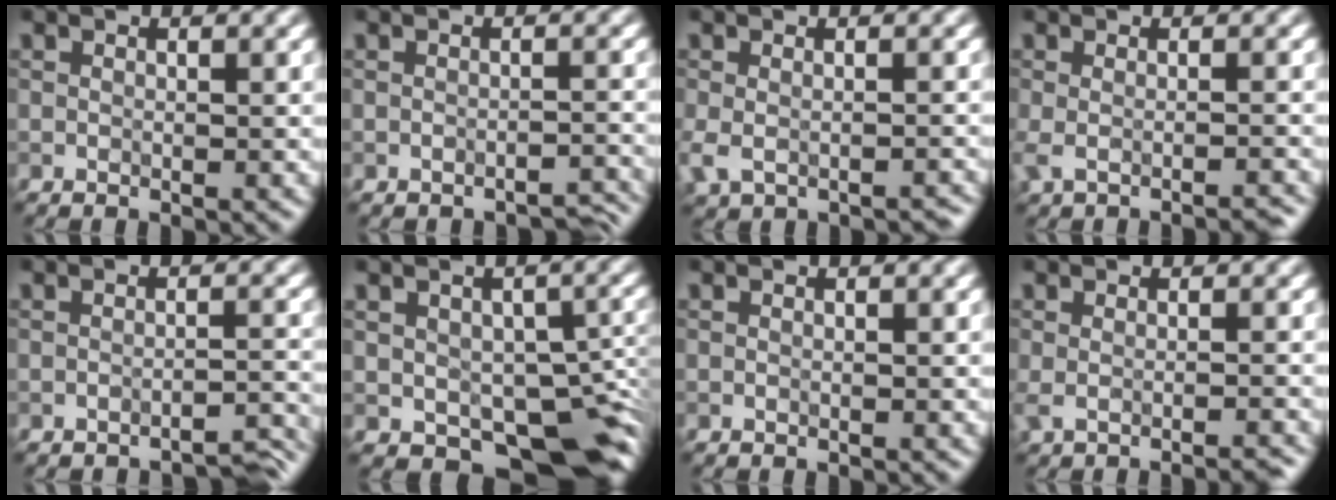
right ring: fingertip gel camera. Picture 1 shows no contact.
{"total": 1.6, "force": [-1.5, 0.3, 0.4], "torque": [0.001, 0.003, -0.019]}
{"total": 4.0, "force": [-2.4, 2.2, 2.3], "torque": [-0.036, -0.011, -0.037]}
{"total": 3.0, "force": [-2.4, 0.5, 1.7], "torque": [-0.035, -0.005, -0.038]}
{"total": 2.2, "force": [-2.1, 0.0, 0.5], "torque": [-0.002, 0.006, -0.029]}
{"total": 8.0, "force": [-2.7, 4.7, 5.9], "torque": [-0.082, -0.010, -0.038]}
{"total": 0.0}
{"total": 2.5, "force": [-2.0, 0.2, 1.4], "torque": [-0.027, -0.004, -0.030]}